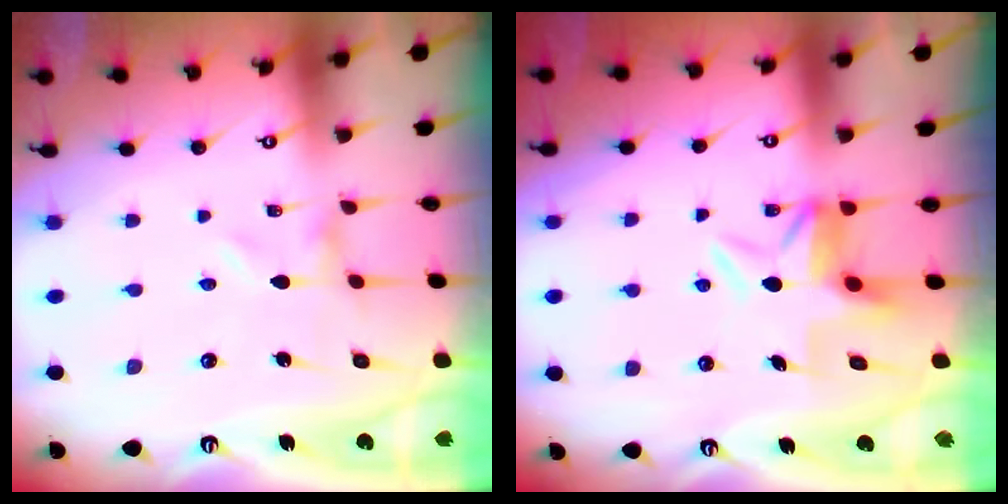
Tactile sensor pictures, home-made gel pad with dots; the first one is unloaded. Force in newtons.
{"total": 5.3, "press": 5.1, "slide": 1.5}